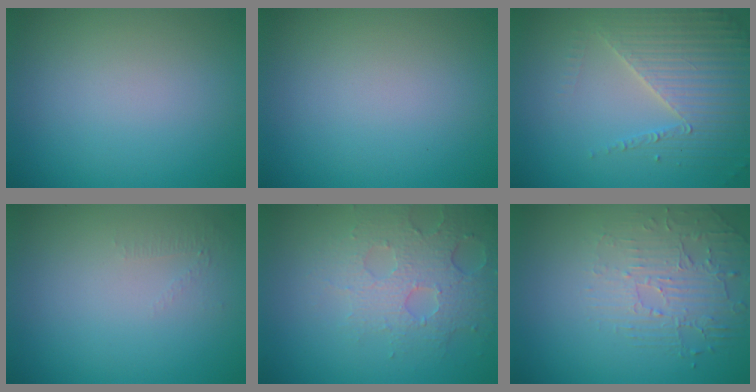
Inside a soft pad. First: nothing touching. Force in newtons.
{"total": 0.0}
{"total": 4.3, "press": 4.1, "slide": 1.4}
{"total": 0.5, "press": 0.2, "slide": 0.5}
{"total": 3.8, "press": 3.8, "slide": 0.7}
{"total": 2.2, "press": 1.7, "slide": 1.5}